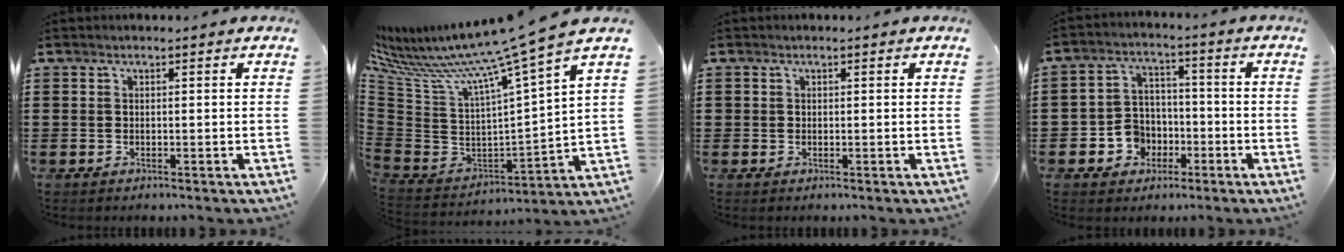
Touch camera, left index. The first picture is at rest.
{"total": 10.3, "force": [8.7, -1.2, 5.5], "torque": [-0.137, -0.077, 0.131]}
{"total": 0.6, "force": [0.1, 0.5, 0.1], "torque": [-0.003, 0.004, 0.001]}
{"total": 6.0, "force": [-2.2, 5.3, 1.8], "torque": [-0.058, 0.014, -0.043]}